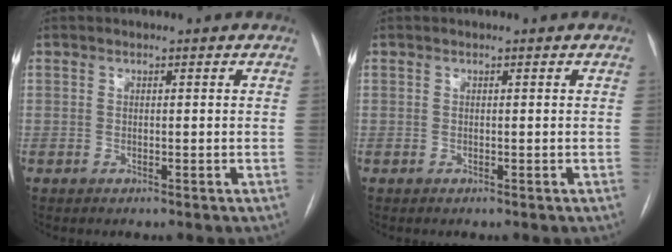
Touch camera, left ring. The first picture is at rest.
{"total": 0.0}